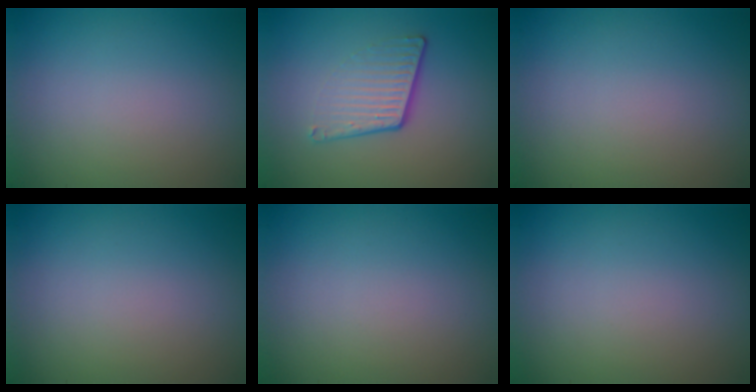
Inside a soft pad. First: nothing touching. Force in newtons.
{"total": 4.0, "press": 2.6, "slide": 3.1}
{"total": 0.0}
{"total": 0.0}
{"total": 0.0}
{"total": 0.0}